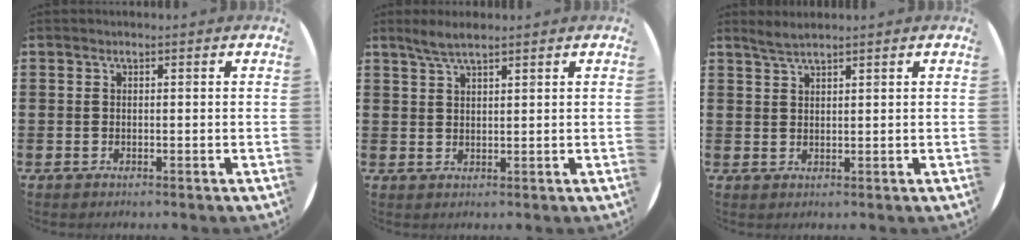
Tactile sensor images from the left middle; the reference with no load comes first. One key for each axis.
{"total": 3.0, "fx": 2.4, "fy": 0.4, "fz": 1.6, "tx": -0.036, "ty": 0.004, "tz": 0.044}
{"total": 1.9, "fx": 1.8, "fy": -0.1, "fz": 0.7, "tx": -0.015, "ty": 0.000, "tz": 0.034}